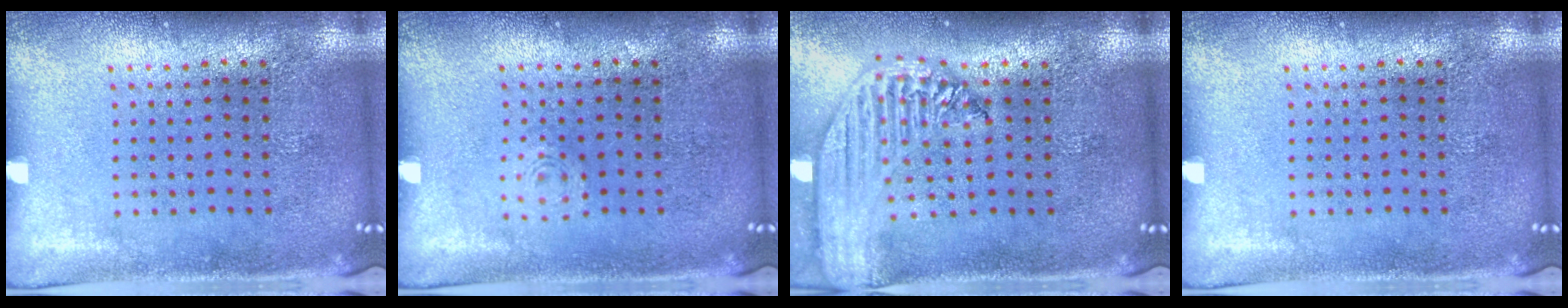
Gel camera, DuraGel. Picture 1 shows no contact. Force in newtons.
{"total": 0.8, "press": 0.8, "slide": 0.2}
{"total": 2.6, "press": 2.1, "slide": 1.4}
{"total": 0.0}